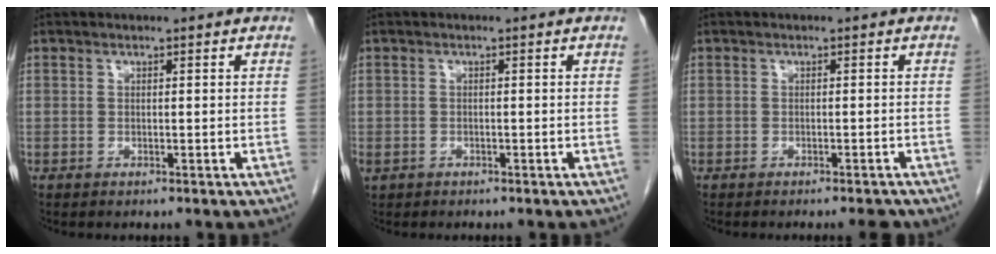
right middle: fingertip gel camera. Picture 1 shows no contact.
{"total": 1.5, "force": [-1.0, 1.1, 0.5], "torque": [-0.014, -0.002, -0.016]}
{"total": 2.1, "force": [-1.9, -0.1, 0.7], "torque": [-0.003, -0.004, -0.024]}